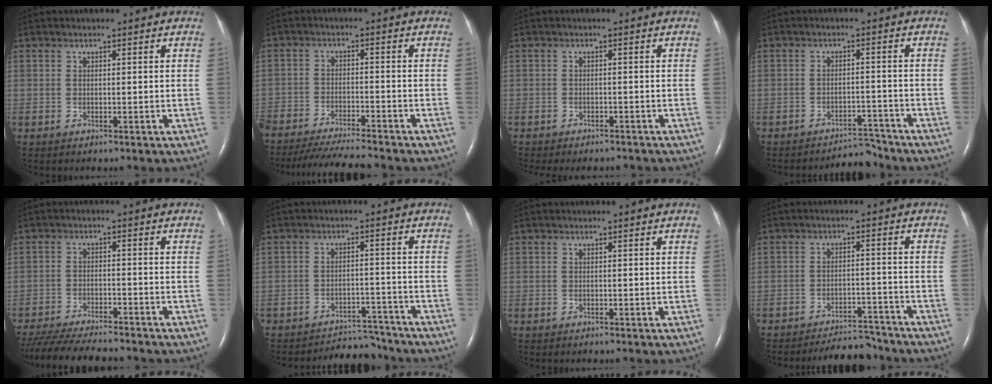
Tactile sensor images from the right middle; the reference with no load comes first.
{"total": 11.5, "force": [-10.6, 0.4, 4.6], "torque": [-0.066, -0.024, -0.166]}
{"total": 7.6, "force": [-6.8, 2.2, 2.5], "torque": [-0.032, -0.004, -0.084]}
{"total": 4.0, "force": [-4.0, 0.2, -0.7], "torque": [0.012, 0.006, -0.059]}
{"total": 14.6, "force": [-13.0, 1.8, 6.3], "torque": [-0.116, -0.028, -0.196]}
{"total": 6.7, "force": [-6.5, 1.2, -0.9], "torque": [0.013, 0.015, -0.095]}
{"total": 0.0}
{"total": 7.4, "force": [-7.2, 1.4, 0.7], "torque": [-0.008, 0.001, -0.105]}